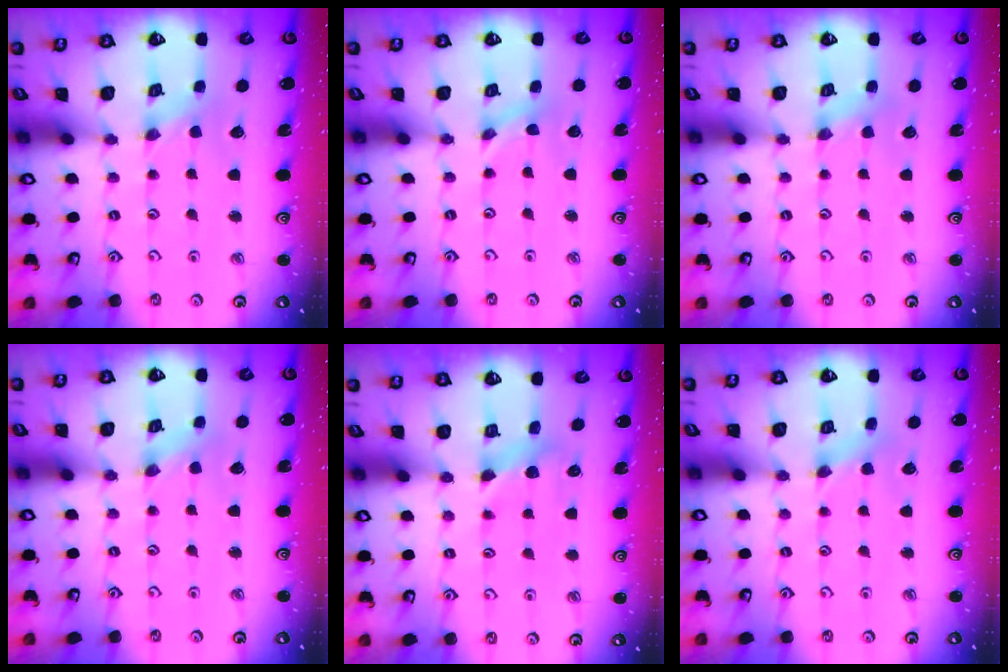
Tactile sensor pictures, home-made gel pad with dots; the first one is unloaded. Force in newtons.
{"total": 0.0}
{"total": 3.1, "press": 3.0, "slide": 0.3}
{"total": 0.6, "press": 0.6, "slide": 0.1}
{"total": 3.3, "press": 3.3, "slide": 0.3}
{"total": 2.7, "press": 2.7, "slide": 0.4}